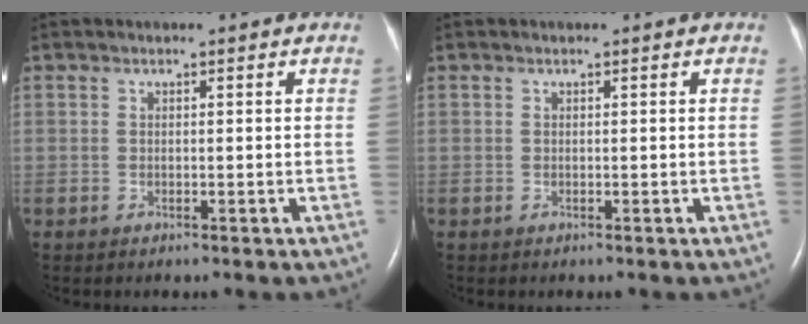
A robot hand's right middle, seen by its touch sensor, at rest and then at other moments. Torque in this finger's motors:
{"motor_torque": [-0.11, 0.07, 0.00, -0.01]}